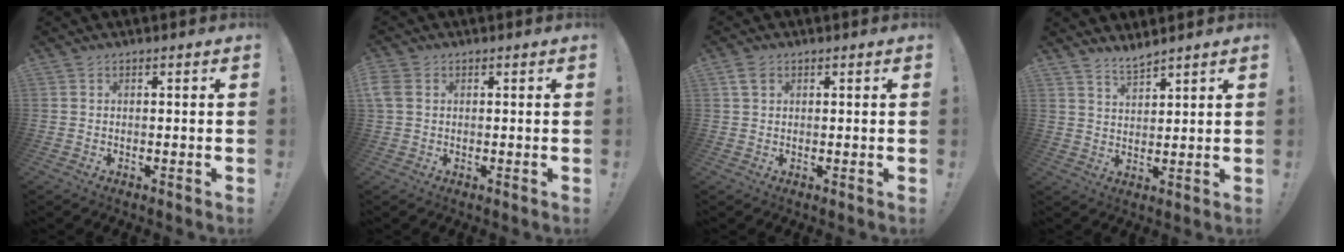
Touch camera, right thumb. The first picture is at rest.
{"total": 4.0, "force": [0.9, 3.0, 2.5], "torque": [-0.069, 0.008, 0.019]}
{"total": 3.3, "force": [1.7, 1.9, 1.9], "torque": [-0.028, -0.001, 0.032]}
{"total": 4.4, "force": [4.1, 1.0, 1.2], "torque": [-0.022, -0.027, 0.077]}